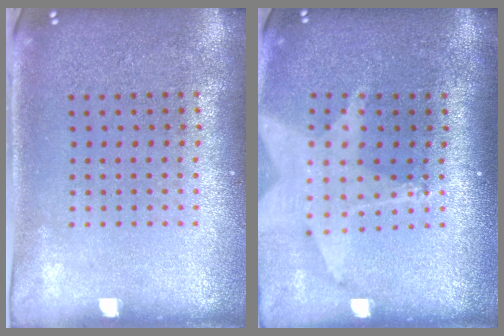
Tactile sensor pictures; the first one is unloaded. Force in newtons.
{"total": 1.8, "press": 1.4, "slide": 1.0}